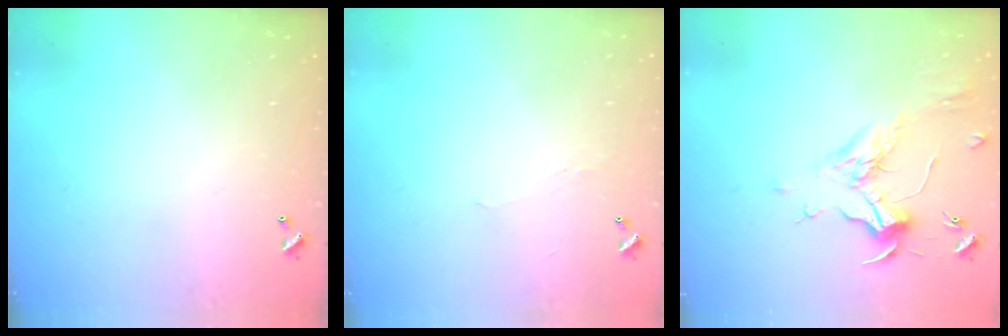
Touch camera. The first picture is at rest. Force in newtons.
{"total": 0.8, "press": 0.7, "slide": 0.4}
{"total": 2.0, "press": 1.9, "slide": 0.6}